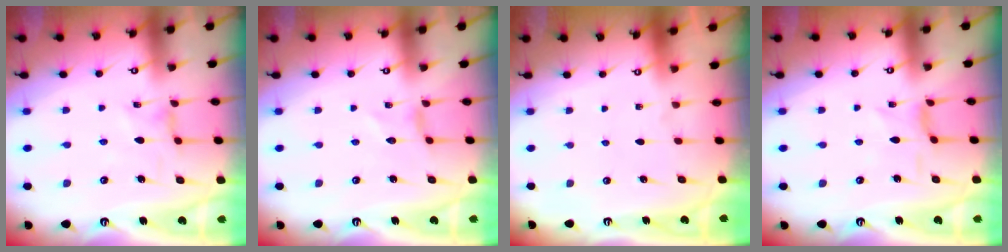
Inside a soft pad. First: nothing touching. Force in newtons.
{"total": 0.0}
{"total": 0.0}
{"total": 3.1, "press": 3.1, "slide": 0.5}